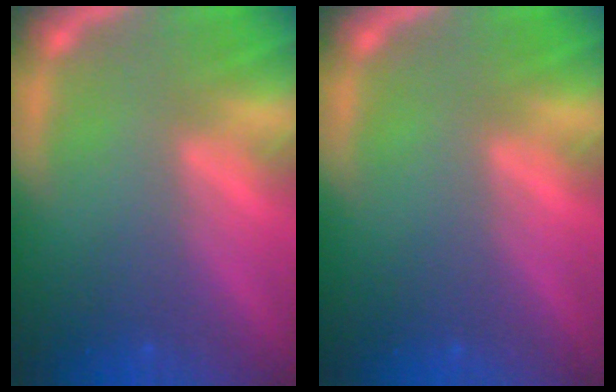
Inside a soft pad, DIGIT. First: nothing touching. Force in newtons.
{"total": 0.0}